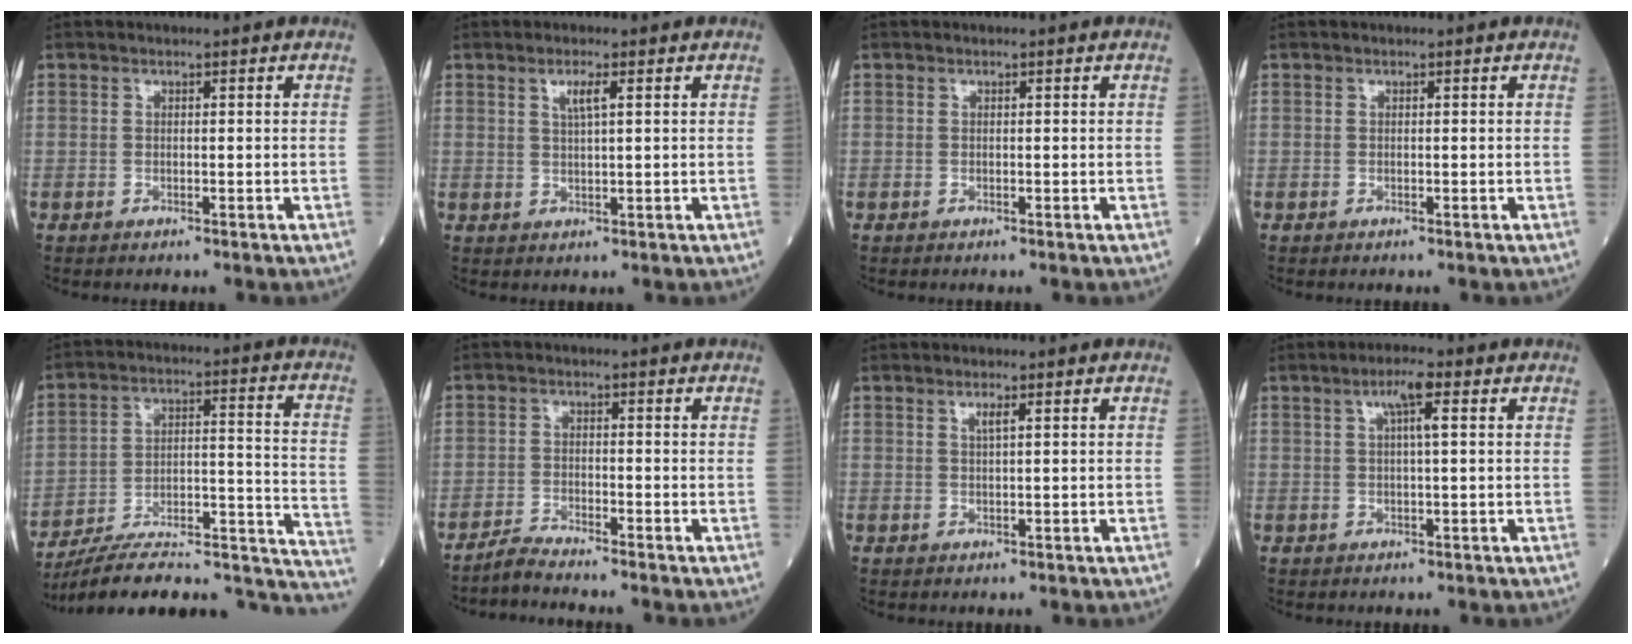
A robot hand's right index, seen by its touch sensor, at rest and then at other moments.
{"total": 2.5, "force": [1.1, 0.1, 2.2], "torque": [-0.046, 0.001, 0.022]}
{"total": 0.0}
{"total": 0.0}
{"total": 25.4, "force": [-22.6, 4.2, 10.7], "torque": [-0.081, 0.038, -0.322]}
{"total": 3.0, "force": [-2.8, -0.9, 0.2], "torque": [-0.011, -0.014, -0.058]}
{"total": 1.3, "force": [0.6, 0.0, 1.1], "torque": [-0.023, -0.001, 0.011]}
{"total": 3.8, "force": [1.3, 0.2, 3.6], "torque": [-0.063, 0.008, 0.021]}